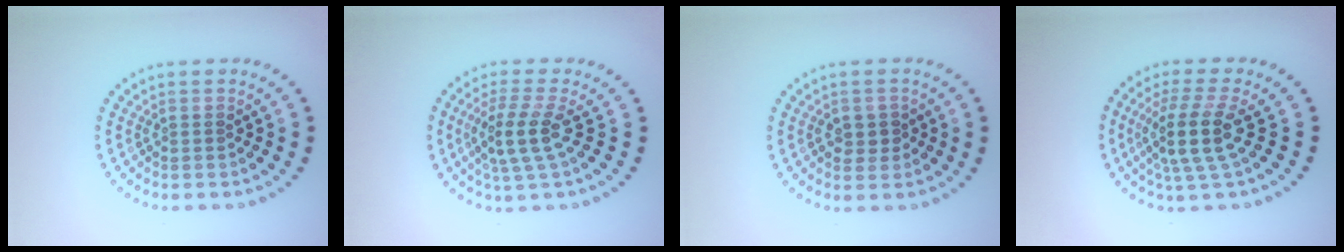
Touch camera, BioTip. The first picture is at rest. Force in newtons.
{"total": 3.5, "press": 2.9, "slide": 1.9}
{"total": 1.5, "press": 1.5, "slide": 0.2}
{"total": 4.3, "press": 3.4, "slide": 2.6}